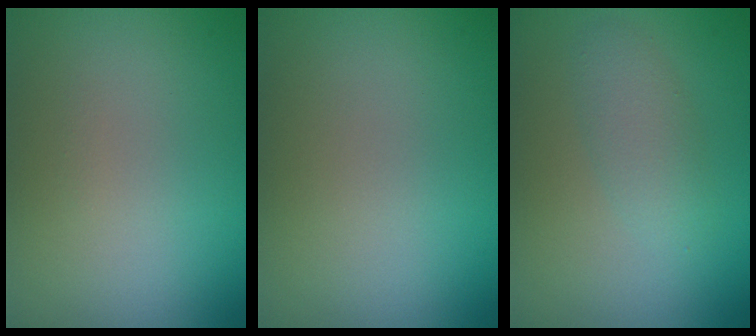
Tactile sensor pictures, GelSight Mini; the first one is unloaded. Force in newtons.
{"total": 0.0}
{"total": 2.2, "press": 2.2, "slide": 0.1}